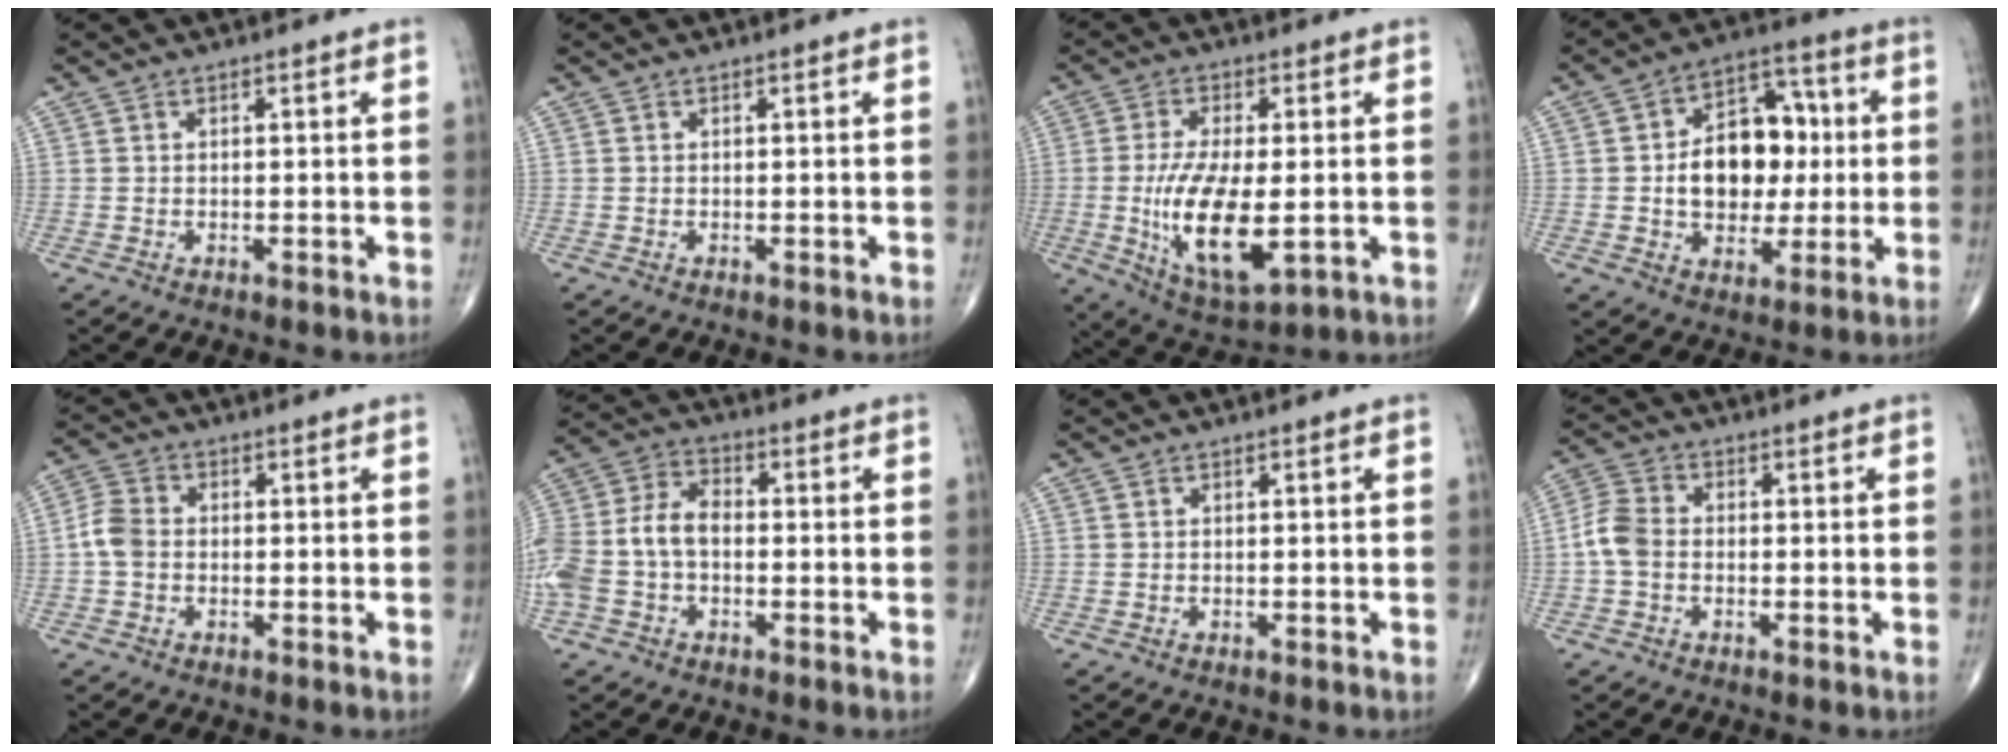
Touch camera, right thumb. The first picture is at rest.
{"total": 0.0}
{"total": 14.6, "force": [-2.1, 5.7, 13.3], "torque": [-0.247, -0.021, -0.025]}
{"total": 15.4, "force": [0.5, 11.0, 10.8], "torque": [-0.116, 0.028, 0.011]}
{"total": 4.3, "force": [-0.6, 3.2, 2.8], "torque": [-0.057, 0.012, -0.021]}
{"total": 12.6, "force": [-2.0, 8.3, 9.3], "torque": [-0.205, 0.036, -0.044]}
{"total": 0.0}
{"total": 5.3, "force": [-0.9, 3.8, 3.5], "torque": [-0.075, 0.014, -0.029]}